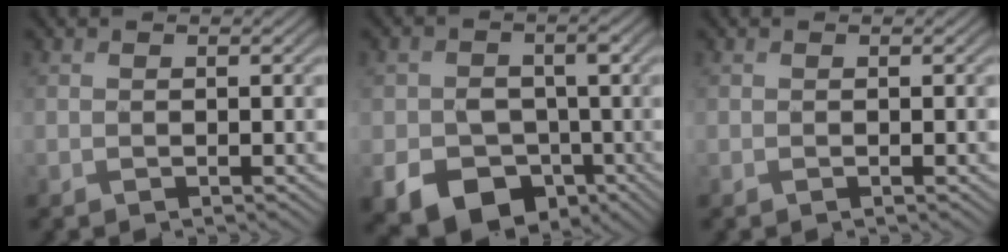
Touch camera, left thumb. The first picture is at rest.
{"total": 9.6, "force": [-3.9, 7.4, 4.6], "torque": [-0.078, -0.034, -0.071]}
{"total": 0.0}